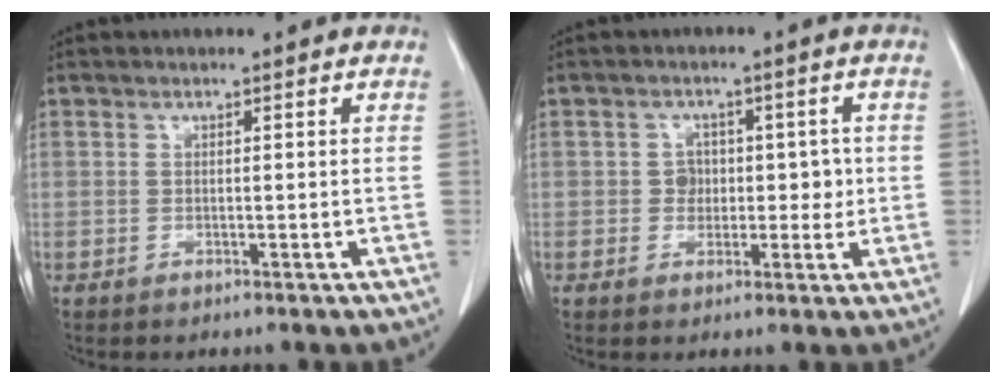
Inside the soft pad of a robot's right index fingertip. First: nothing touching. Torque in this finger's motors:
{"motor_torque": [0.09, -0.03, 0.00, 0.01]}